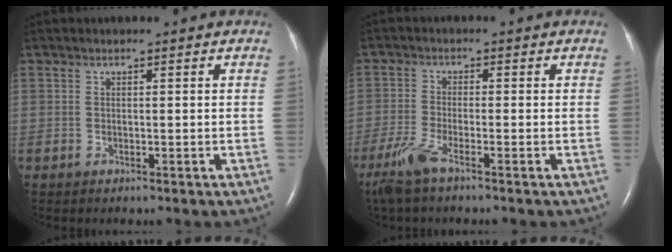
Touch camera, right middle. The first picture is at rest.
{"total": 4.7, "force": [-3.3, 0.4, 3.3], "torque": [-0.084, -0.013, -0.070]}